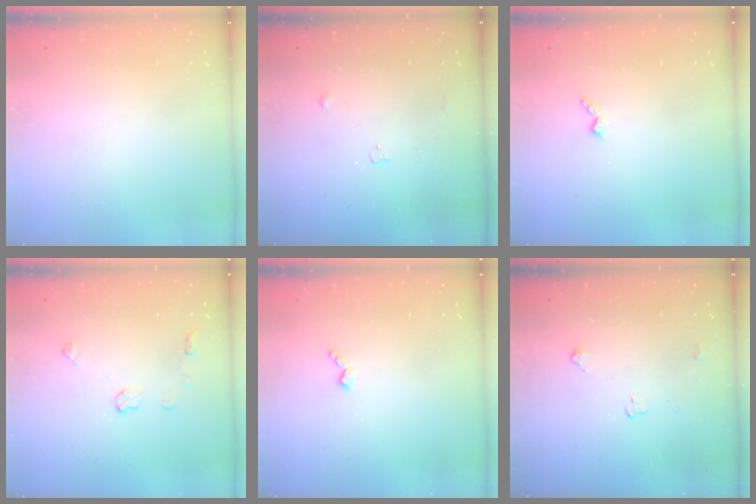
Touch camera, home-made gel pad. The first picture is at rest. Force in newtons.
{"total": 3.0, "press": 2.9, "slide": 0.5}
{"total": 3.6, "press": 3.6, "slide": 0.6}
{"total": 6.1, "press": 6.1, "slide": 0.7}
{"total": 3.6, "press": 3.6, "slide": 0.6}
{"total": 2.8, "press": 2.8, "slide": 0.4}